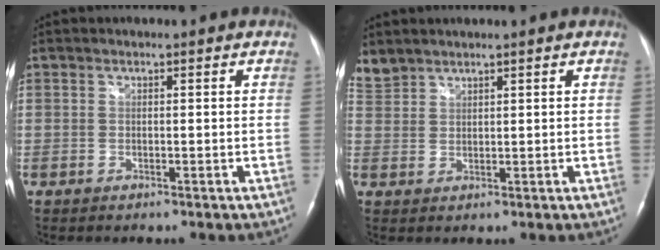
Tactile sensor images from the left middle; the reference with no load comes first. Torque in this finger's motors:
{"motor_torque": [-0.06, -0.06, -0.06, -0.01]}